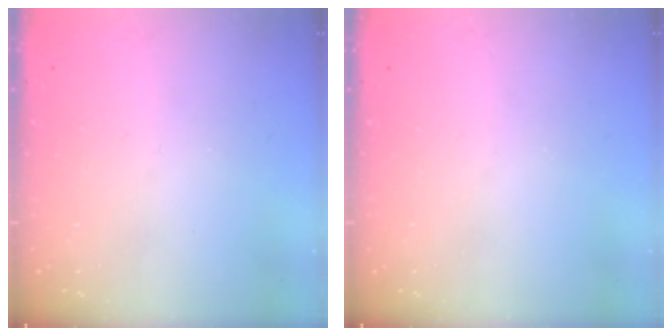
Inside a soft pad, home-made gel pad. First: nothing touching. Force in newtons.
{"total": 0.0}